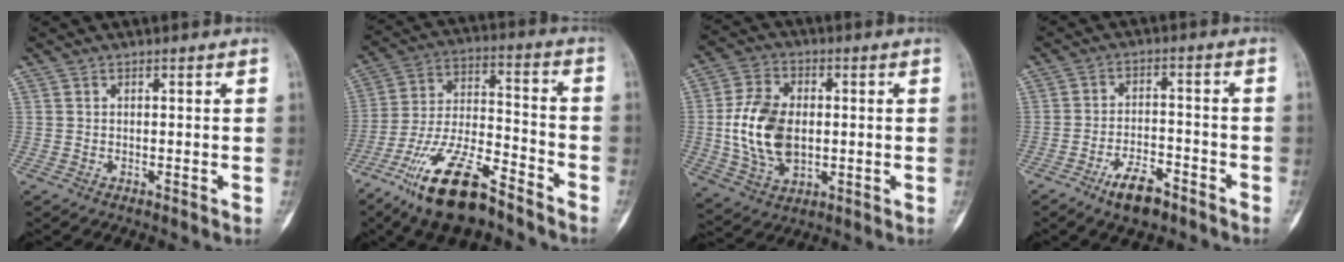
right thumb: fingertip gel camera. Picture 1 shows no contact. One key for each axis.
{"total": 17.9, "fx": -12.2, "fy": 5.7, "fz": 11.9, "tx": -0.226, "ty": 0.068, "tz": -0.221}
{"total": 14.0, "fx": -0.2, "fy": 9.2, "fz": 10.5, "tx": -0.186, "ty": 0.005, "tz": 0.003}
{"total": 7.5, "fx": -5.0, "fy": 3.0, "fz": 4.6, "tx": -0.074, "ty": 0.029, "tz": -0.084}